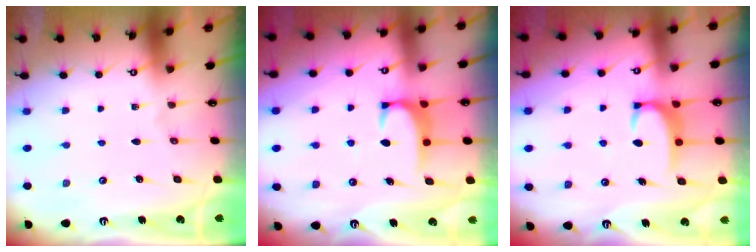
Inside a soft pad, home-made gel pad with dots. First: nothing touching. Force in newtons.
{"total": 2.3, "press": 2.3, "slide": 0.6}
{"total": 3.4, "press": 3.4, "slide": 0.4}